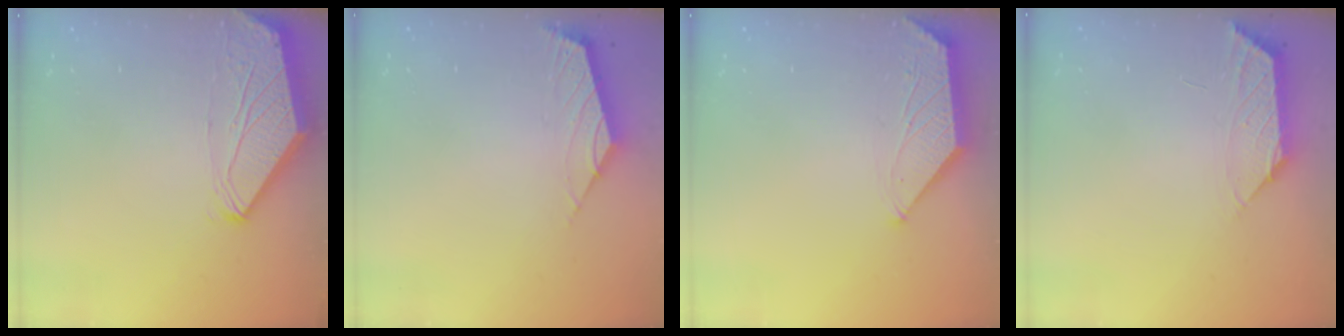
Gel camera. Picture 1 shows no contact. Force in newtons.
{"total": 2.6, "press": 2.5, "slide": 0.7}
{"total": 1.6, "press": 1.6, "slide": 0.3}
{"total": 1.8, "press": 1.7, "slide": 0.5}